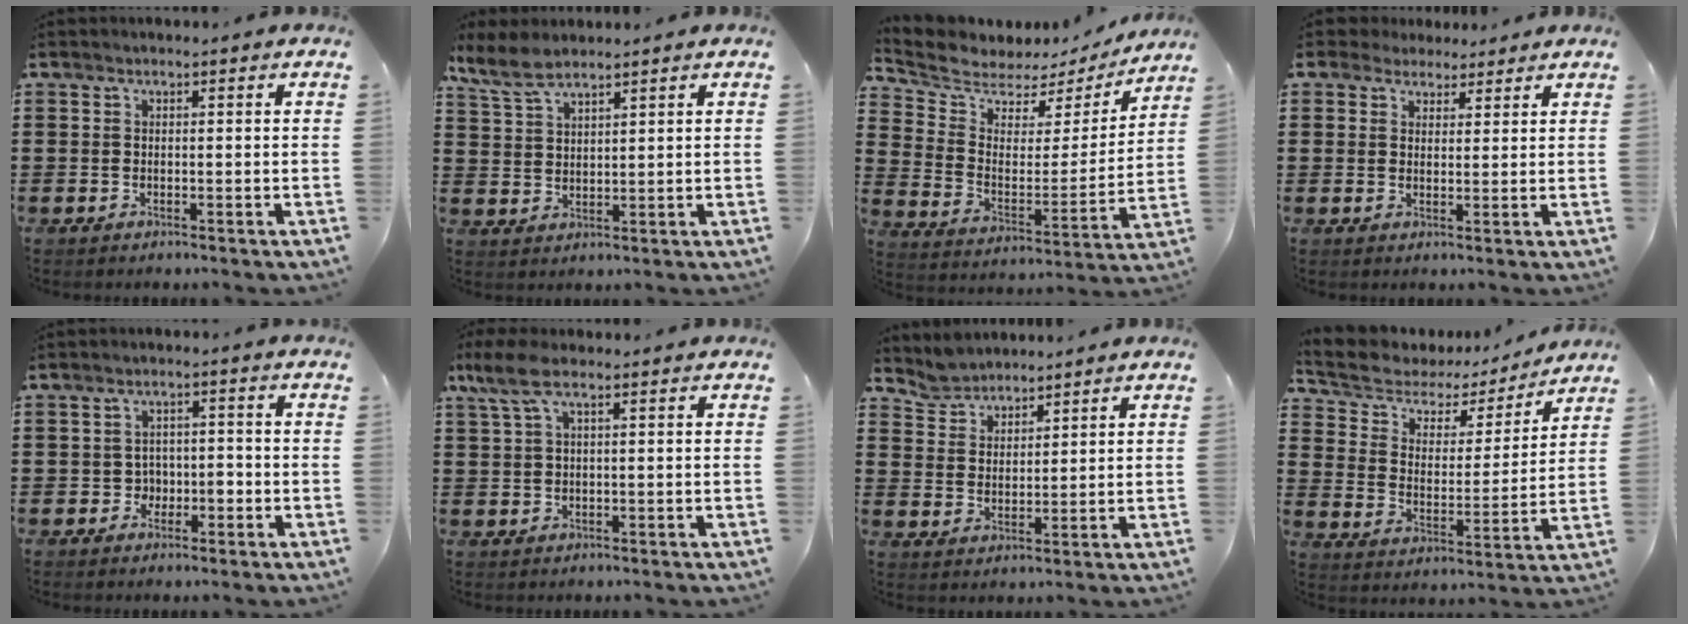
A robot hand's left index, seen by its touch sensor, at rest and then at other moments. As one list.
[{"total": 5.0, "force": [4.1, 1.5, 2.5], "torque": [-0.061, -0.003, 0.077]}, {"total": 5.1, "force": [4.7, 2.0, 0.0], "torque": [-0.041, -0.042, 0.077]}, {"total": 3.2, "force": [2.6, 1.8, 0.2], "torque": [-0.016, 0.007, 0.049]}, {"total": 2.8, "force": [-1.2, 2.3, 1.2], "torque": [-0.032, 0.004, -0.029]}, {"total": 4.6, "force": [1.6, 1.5, 4.1], "torque": [-0.103, -0.003, 0.022]}, {"total": 4.2, "force": [4.0, 1.1, -0.4], "torque": [-0.011, -0.011, 0.076]}, {"total": 4.5, "force": [3.6, 2.6, 0.8], "torque": [-0.049, -0.026, 0.053]}]